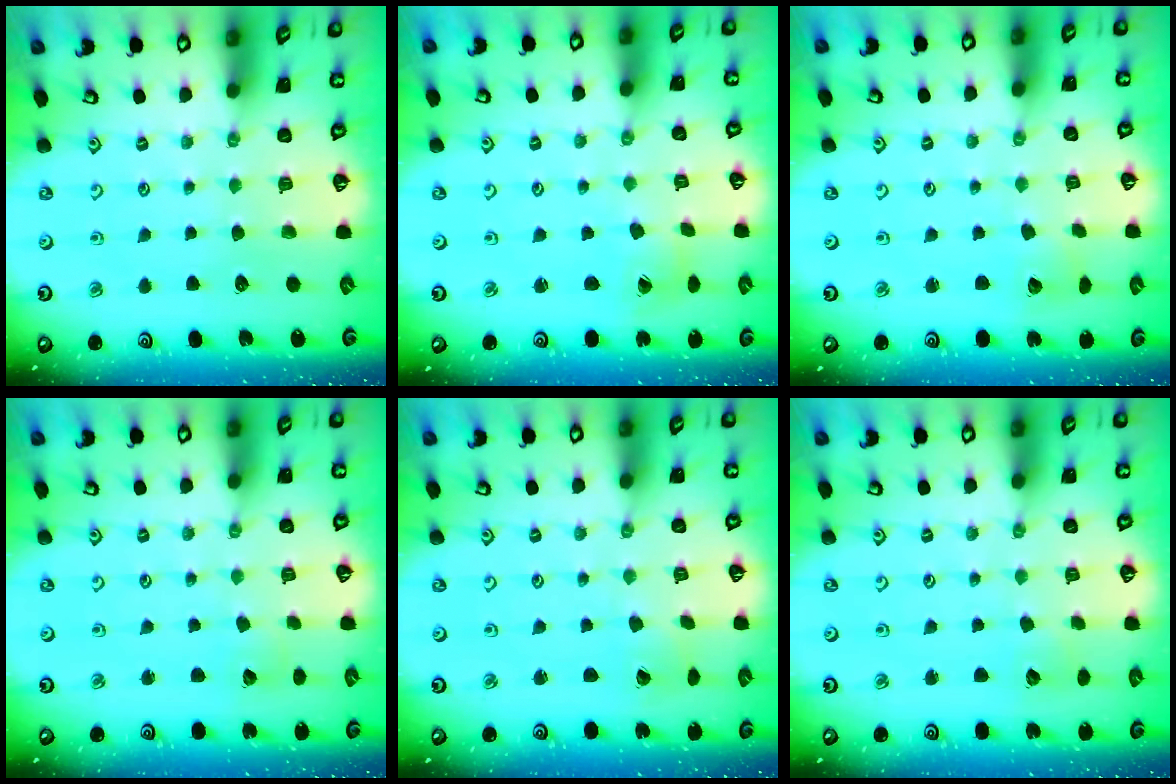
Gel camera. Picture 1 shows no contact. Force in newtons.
{"total": 2.0, "press": 2.0, "slide": 0.3}
{"total": 2.8, "press": 2.8, "slide": 0.3}
{"total": 2.9, "press": 2.9, "slide": 0.3}
{"total": 1.8, "press": 1.8, "slide": 0.4}
{"total": 5.2, "press": 5.1, "slide": 0.4}